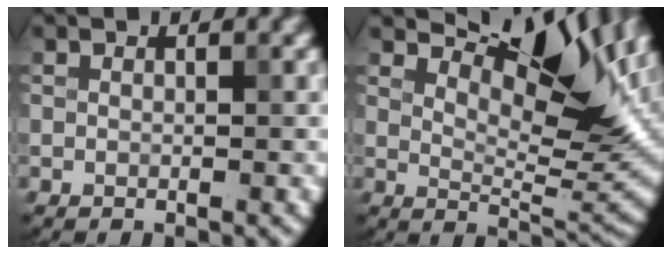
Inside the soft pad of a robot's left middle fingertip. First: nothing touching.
{"total": 9.0, "force": [4.6, 3.2, 7.0], "torque": [-0.117, 0.004, 0.096]}